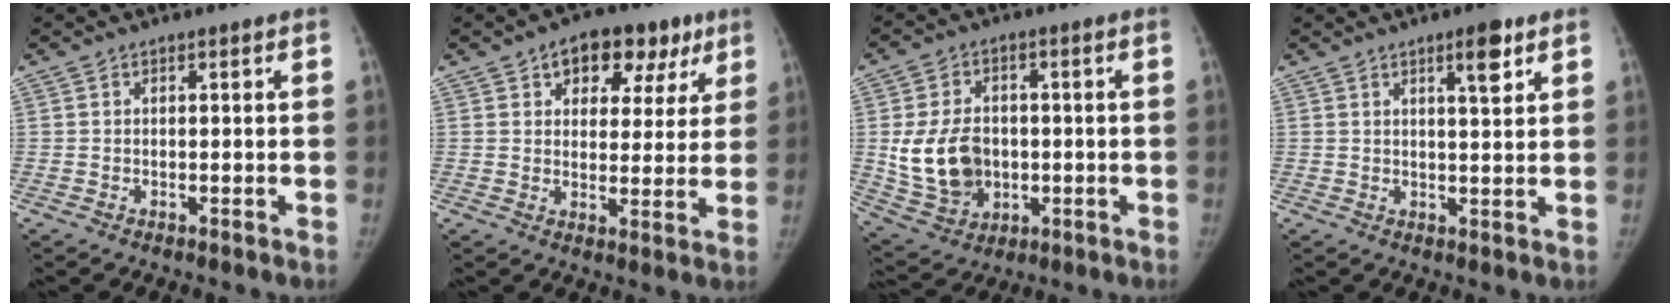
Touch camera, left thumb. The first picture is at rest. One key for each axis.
{"total": 12.3, "fx": 6.3, "fy": 7.9, "fz": 7.1, "tx": -0.038, "ty": -0.002, "tz": 0.083}
{"total": 12.8, "fx": -0.5, "fy": 9.9, "fz": 8.0, "tx": -0.118, "ty": -0.001, "tz": 0.007}
{"total": 5.0, "fx": 2.8, "fy": 1.2, "fz": 3.9, "tx": -0.049, "ty": -0.016, "tz": 0.042}